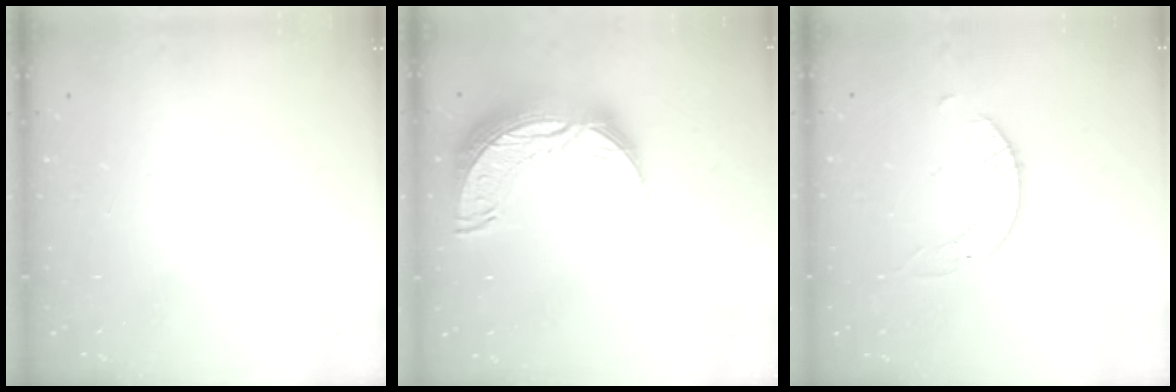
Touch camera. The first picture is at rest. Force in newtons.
{"total": 15.0, "press": 14.9, "slide": 1.0}
{"total": 1.7, "press": 1.7, "slide": 0.2}